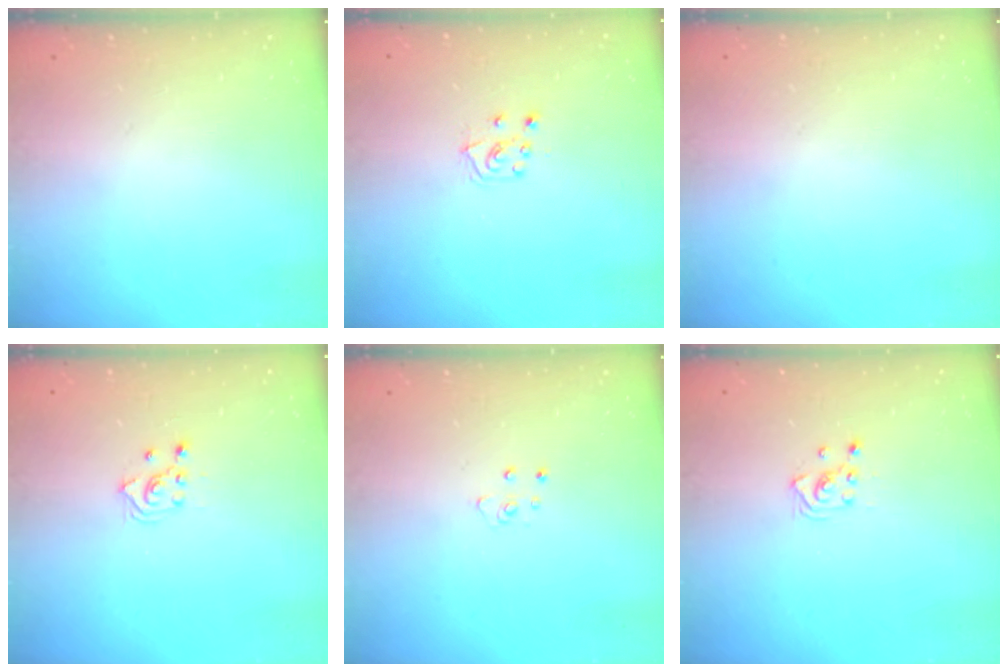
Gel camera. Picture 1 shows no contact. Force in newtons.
{"total": 5.4, "press": 5.4, "slide": 0.6}
{"total": 0.0}
{"total": 2.5, "press": 2.3, "slide": 1.0}
{"total": 3.8, "press": 3.8, "slide": 0.3}
{"total": 3.1, "press": 3.1, "slide": 0.3}